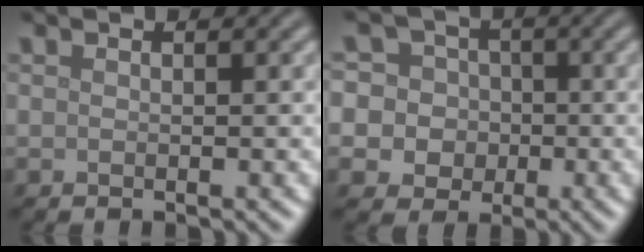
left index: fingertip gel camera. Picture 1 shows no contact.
{"total": 7.9, "force": [0.8, 7.5, 2.5], "torque": [-0.054, 0.035, -0.010]}